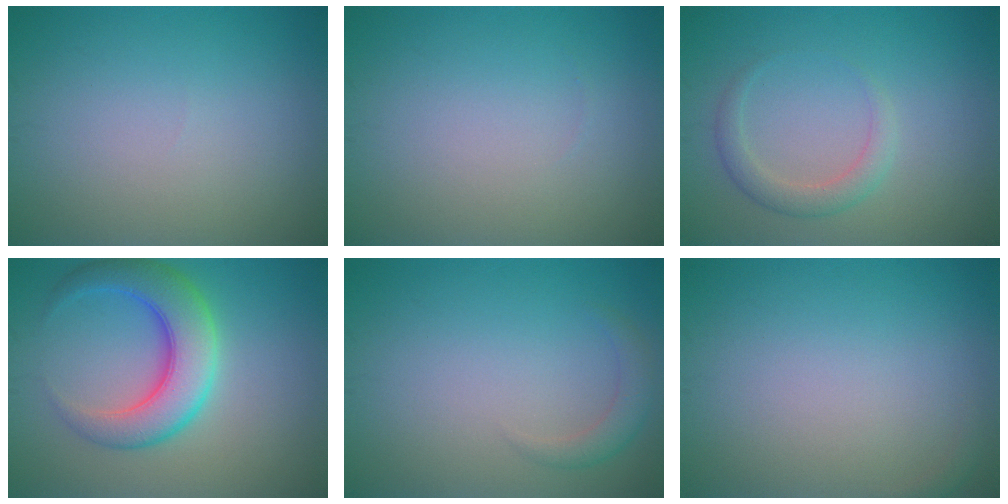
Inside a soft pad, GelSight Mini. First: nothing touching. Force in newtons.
{"total": 0.0}
{"total": 2.1, "press": 2.1, "slide": 0.1}
{"total": 6.5, "press": 6.5, "slide": 0.1}
{"total": 1.8, "press": 1.8, "slide": 0.3}
{"total": 0.6, "press": 0.6, "slide": 0.1}